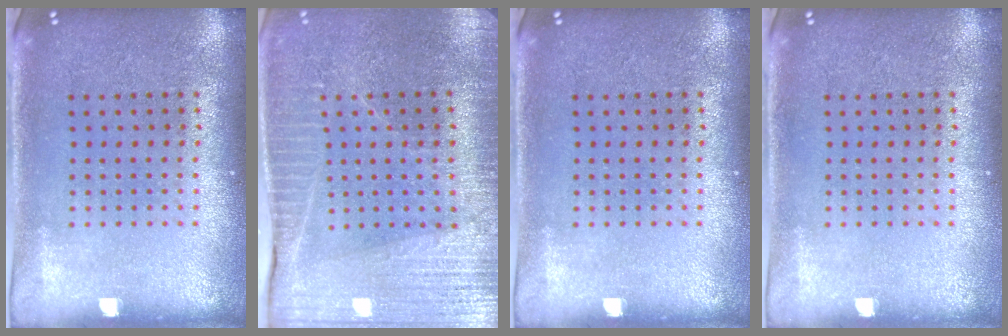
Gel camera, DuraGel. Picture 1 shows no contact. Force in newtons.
{"total": 3.5, "press": 3.4, "slide": 0.6}
{"total": 0.0}
{"total": 0.0}